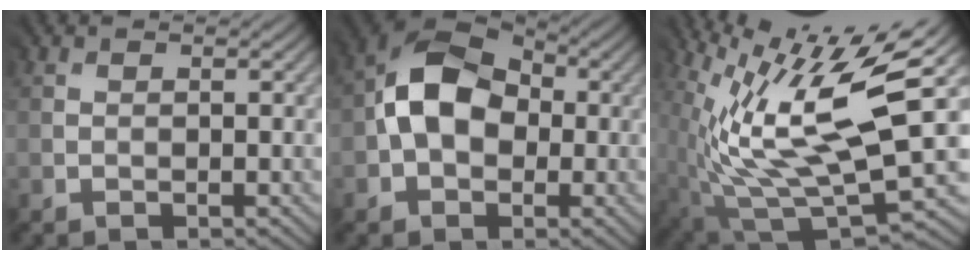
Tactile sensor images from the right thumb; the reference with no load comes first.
{"total": 9.9, "force": [0.4, 7.4, 6.6], "torque": [-0.118, 0.019, -0.008]}
{"total": 12.9, "force": [2.5, 3.8, 12.1], "torque": [-0.236, 0.000, 0.051]}